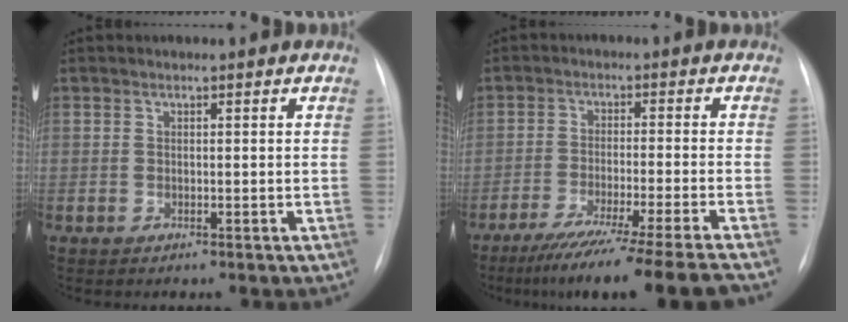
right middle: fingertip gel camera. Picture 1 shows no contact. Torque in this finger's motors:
{"motor_torque": [1.08, -1.05, 0.20, 0.10]}